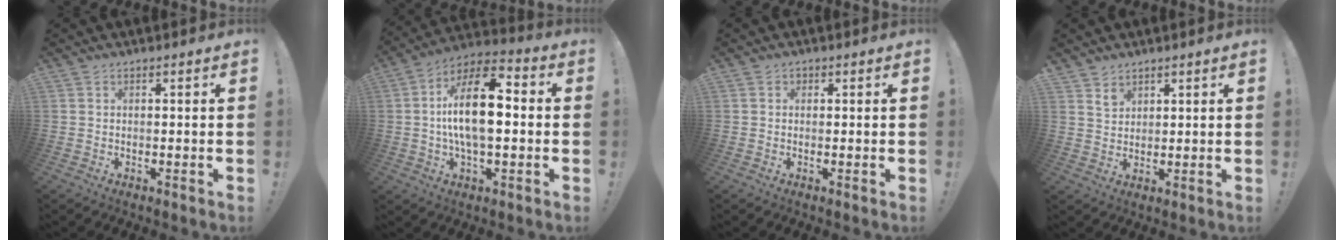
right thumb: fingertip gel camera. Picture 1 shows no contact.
{"total": 17.0, "force": [0.4, 7.7, 15.2], "torque": [-0.264, 0.004, -0.003]}
{"total": 0.8, "force": [0.2, 0.8, 0.1], "torque": [0.005, -0.001, 0.003]}
{"total": 3.6, "force": [2.9, 2.0, 0.7], "torque": [-0.007, -0.021, 0.053]}